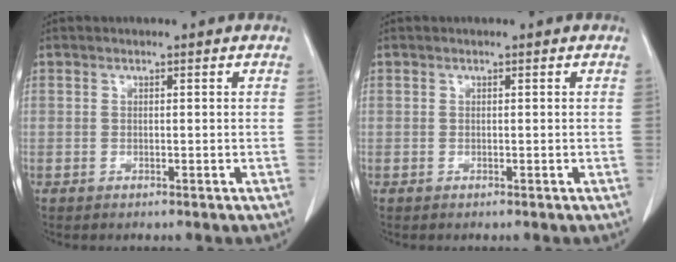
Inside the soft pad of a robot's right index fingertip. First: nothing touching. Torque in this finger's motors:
{"motor_torque": [0.00, 0.00, 0.00, 0.00]}